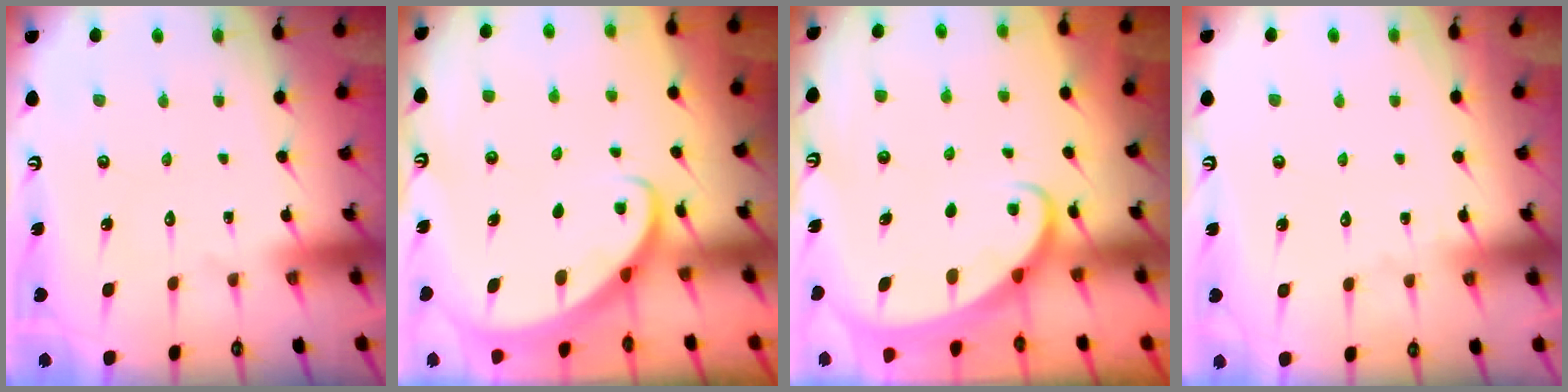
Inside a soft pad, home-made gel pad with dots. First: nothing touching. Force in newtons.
{"total": 2.6, "press": 2.6, "slide": 0.3}
{"total": 2.0, "press": 2.0, "slide": 0.2}
{"total": 4.3, "press": 4.2, "slide": 0.4}